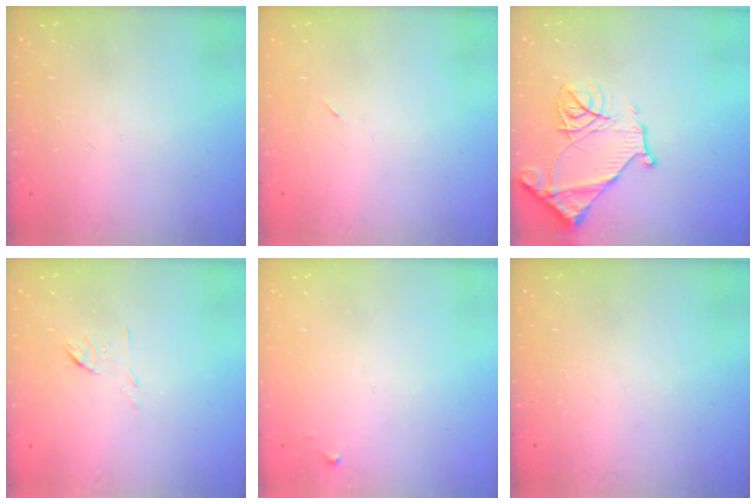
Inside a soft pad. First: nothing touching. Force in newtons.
{"total": 2.3, "press": 1.9, "slide": 1.2}
{"total": 15.2, "press": 15.2, "slide": 1.5}
{"total": 5.3, "press": 5.2, "slide": 1.0}
{"total": 3.9, "press": 3.9, "slide": 0.6}
{"total": 0.0}